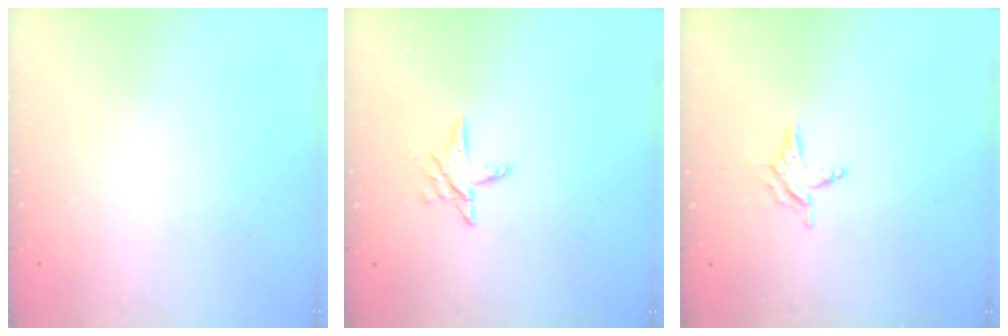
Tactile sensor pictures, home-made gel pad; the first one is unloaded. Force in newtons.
{"total": 5.1, "press": 5.1, "slide": 0.6}
{"total": 3.7, "press": 3.7, "slide": 0.4}